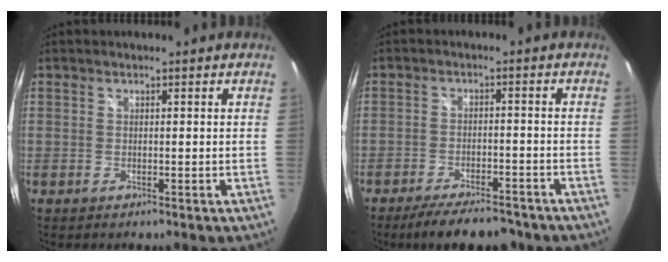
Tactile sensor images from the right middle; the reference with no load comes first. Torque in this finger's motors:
{"motor_torque": [1.09, -1.05, 0.24, 0.08]}